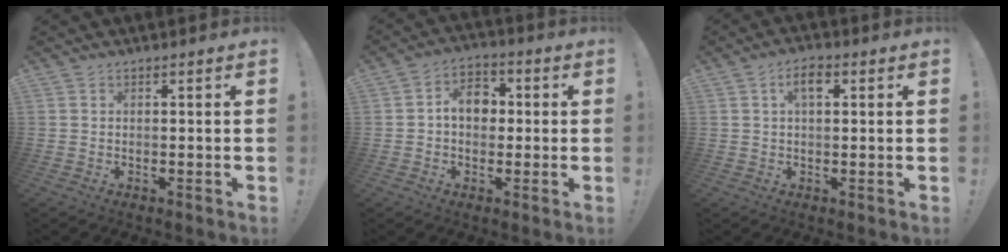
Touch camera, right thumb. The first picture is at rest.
{"total": 9.2, "force": [0.9, 6.8, 6.0], "torque": [-0.086, 0.011, 0.018]}
{"total": 4.9, "force": [1.6, 2.2, 4.1], "torque": [-0.060, 0.003, 0.023]}